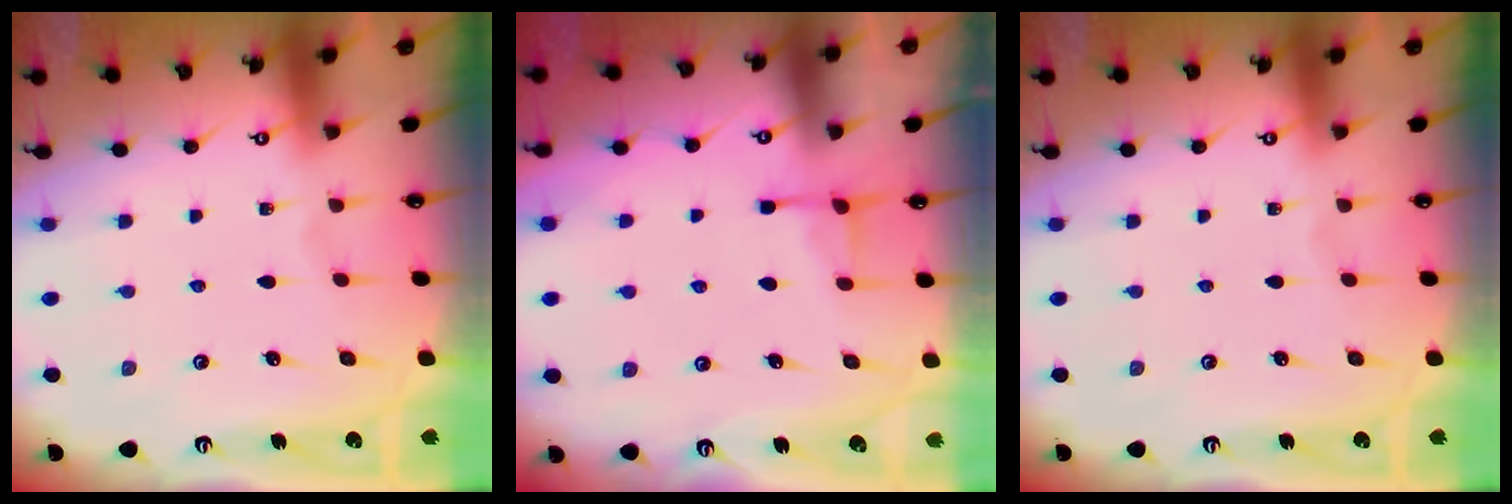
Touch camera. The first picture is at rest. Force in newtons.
{"total": 4.0, "press": 3.9, "slide": 0.5}
{"total": 0.0}